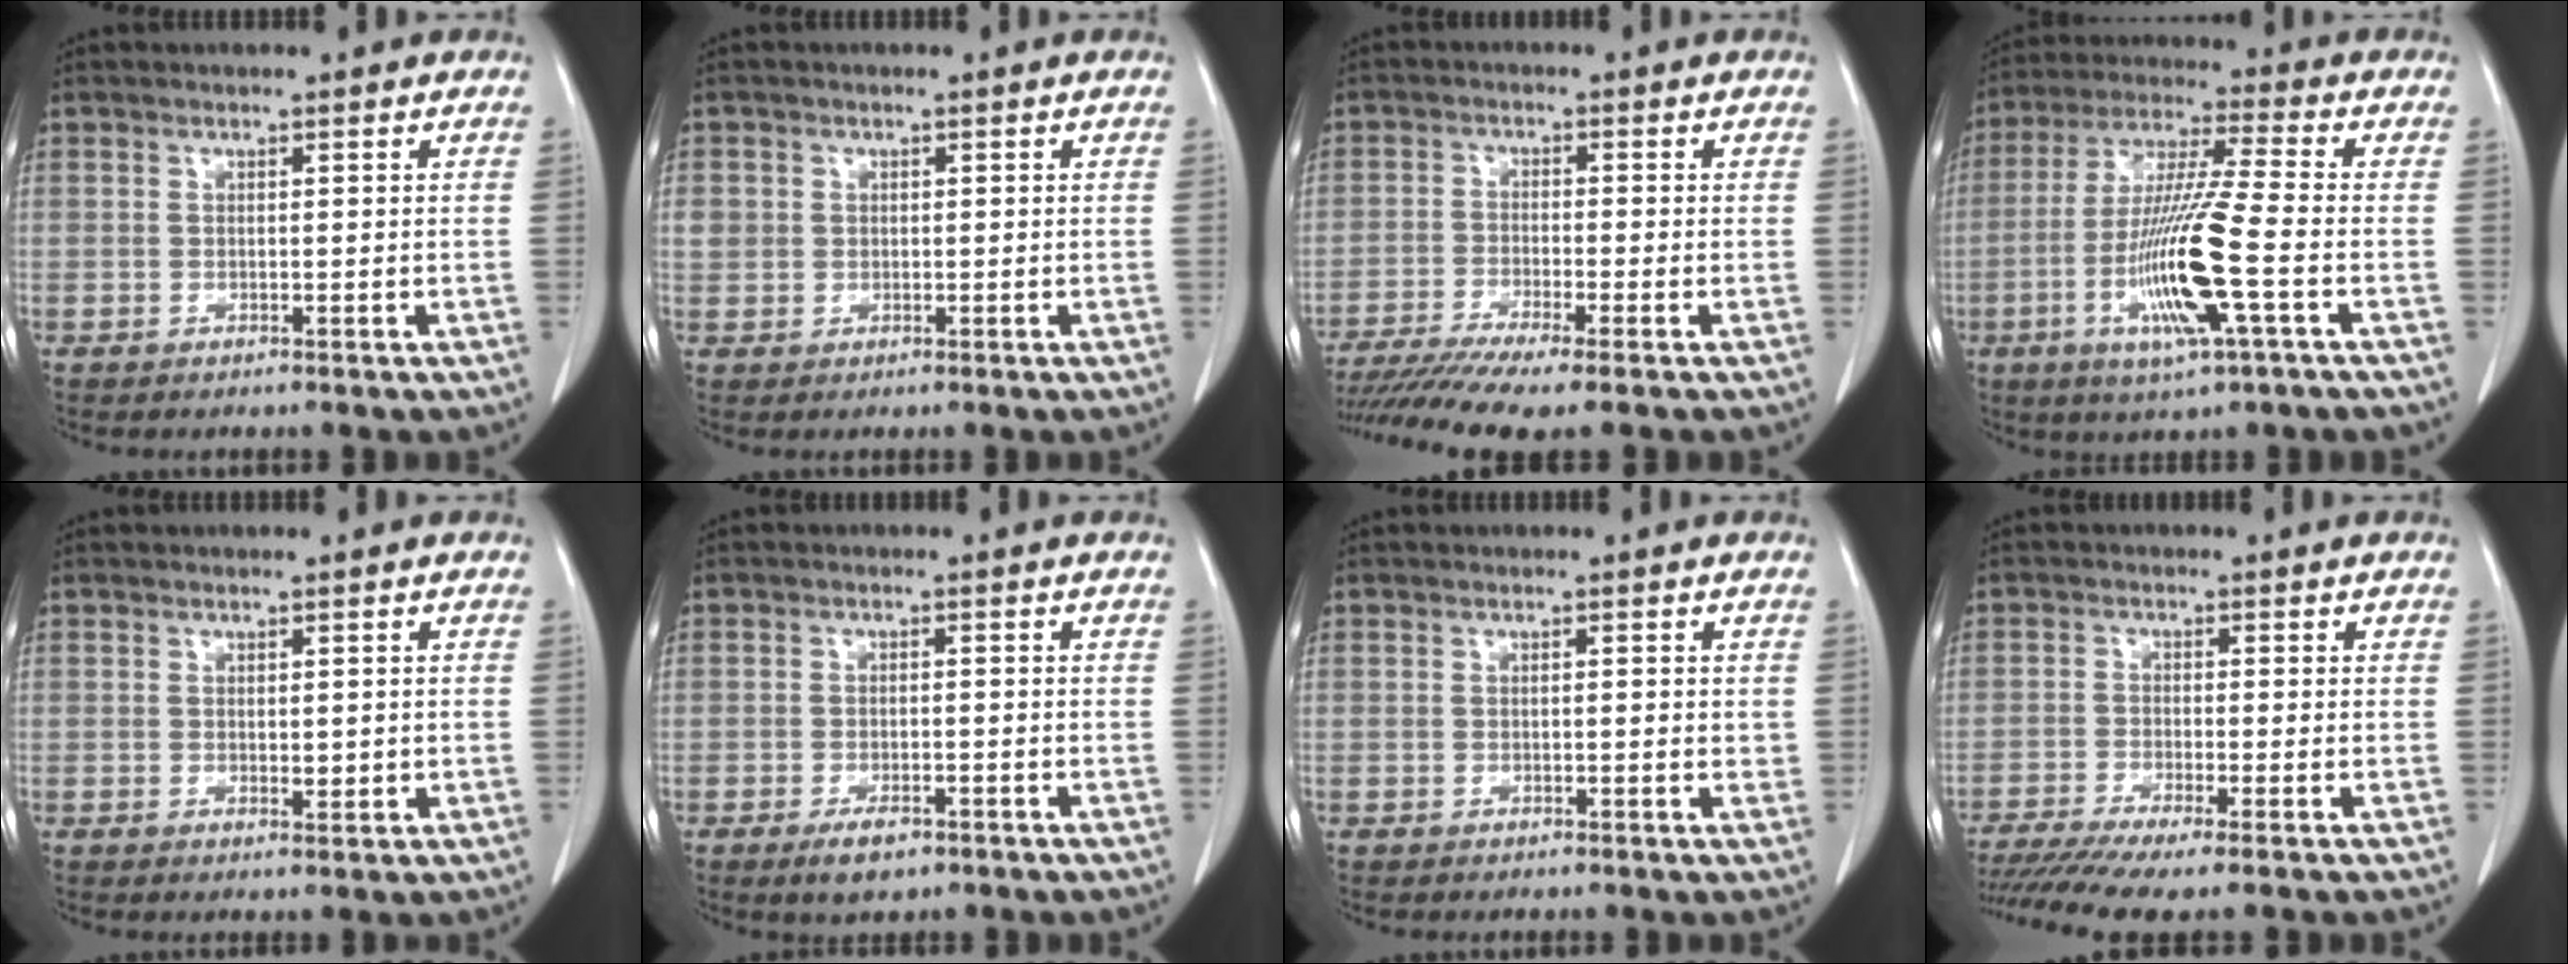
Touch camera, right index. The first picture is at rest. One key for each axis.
{"total": 2.7, "fx": 0.5, "fy": 2.6, "fz": 0.8, "tx": -0.012, "ty": 0.007, "tz": 0.015}
{"total": 10.1, "fx": -8.1, "fy": -0.7, "fz": 6.0, "tx": -0.095, "ty": -0.019, "tz": -0.130}
{"total": 14.7, "fx": -4.2, "fy": 0.0, "fz": 14.0, "tx": -0.287, "ty": -0.018, "tz": -0.083}
{"total": 1.8, "fx": 0.0, "fy": 0.8, "fz": 1.5, "tx": -0.022, "ty": -0.004, "tz": 0.005}
{"total": 3.6, "fx": -2.3, "fy": 1.5, "fz": 2.3, "tx": -0.041, "ty": -0.002, "tz": -0.032}
{"total": 1.3, "fx": 0.1, "fy": 0.5, "fz": 1.2, "tx": -0.019, "ty": -0.001, "tz": 0.001}
{"total": 8.9, "fx": -7.0, "fy": -0.3, "fz": 5.4, "tx": -0.088, "ty": -0.015, "tz": -0.114}